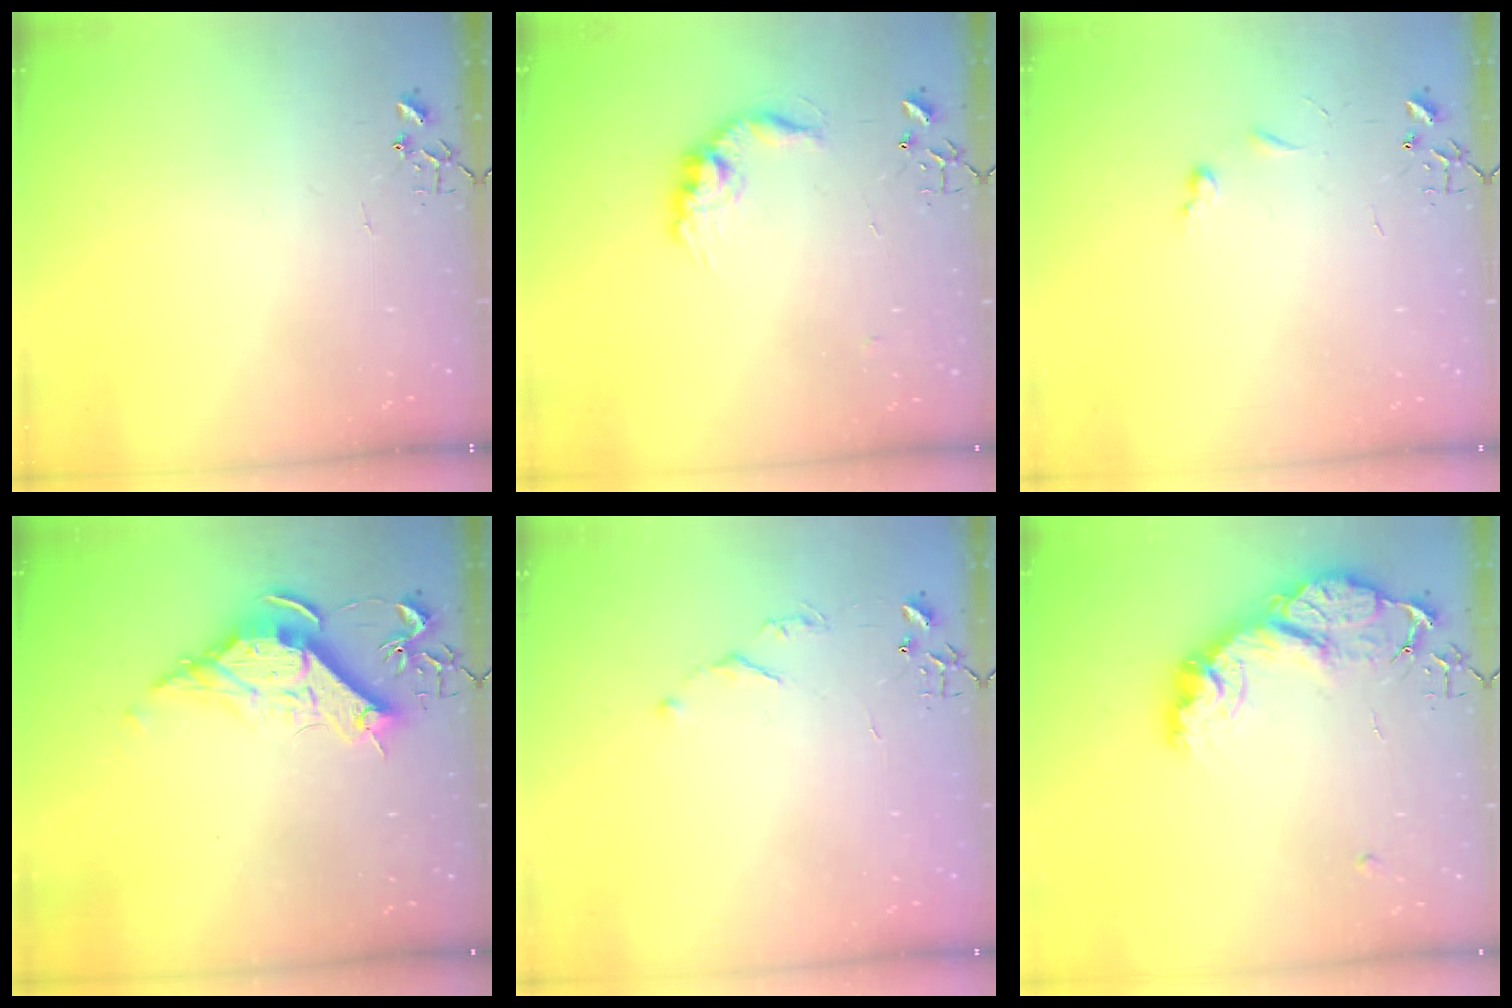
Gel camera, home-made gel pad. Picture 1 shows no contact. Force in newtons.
{"total": 11.9, "press": 11.9, "slide": 0.7}
{"total": 4.4, "press": 4.3, "slide": 0.6}
{"total": 10.8, "press": 10.8, "slide": 0.3}
{"total": 4.3, "press": 4.3, "slide": 0.7}
{"total": 15.8, "press": 15.8, "slide": 1.3}